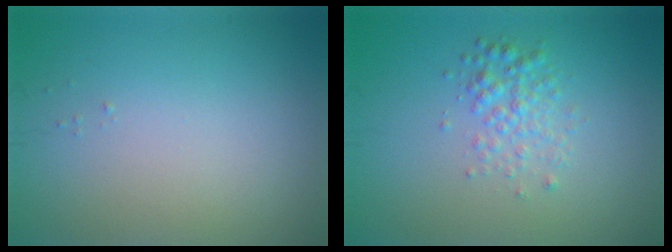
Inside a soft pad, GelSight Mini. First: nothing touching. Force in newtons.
{"total": 2.3, "press": 2.3, "slide": 0.1}